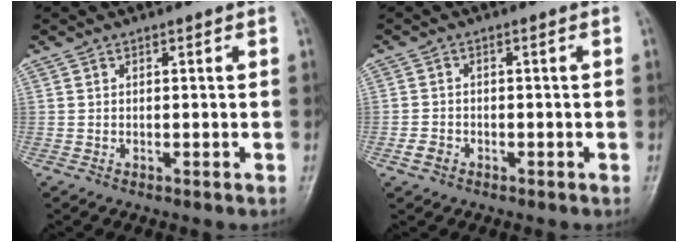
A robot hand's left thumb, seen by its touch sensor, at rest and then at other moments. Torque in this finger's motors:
{"motor_torque": [0.02, 0.07, -0.25, 0.08, 0.00]}